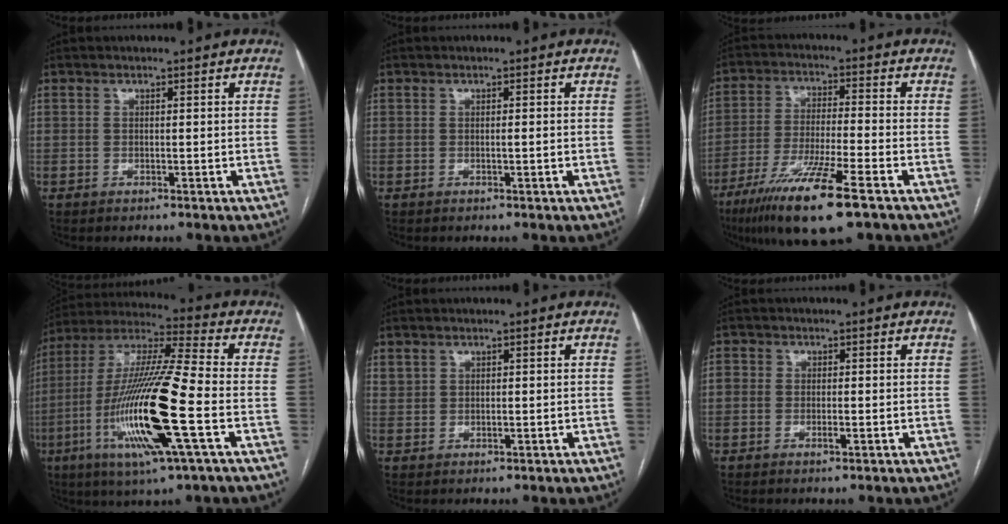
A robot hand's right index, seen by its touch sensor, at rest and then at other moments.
{"total": 0.6, "force": [0.0, 0.0, 0.6], "torque": [-0.011, 0.002, 0.002]}
{"total": 14.2, "force": [-8.5, 0.8, 11.4], "torque": [-0.226, -0.038, -0.152]}
{"total": 20.8, "force": [-5.9, 1.1, 19.9], "torque": [-0.424, -0.023, -0.112]}
{"total": 1.3, "force": [0.9, 0.8, 0.5], "torque": [-0.015, 0.007, 0.023]}
{"total": 2.3, "force": [-0.6, 1.3, 1.8], "torque": [-0.036, 0.002, -0.009]}